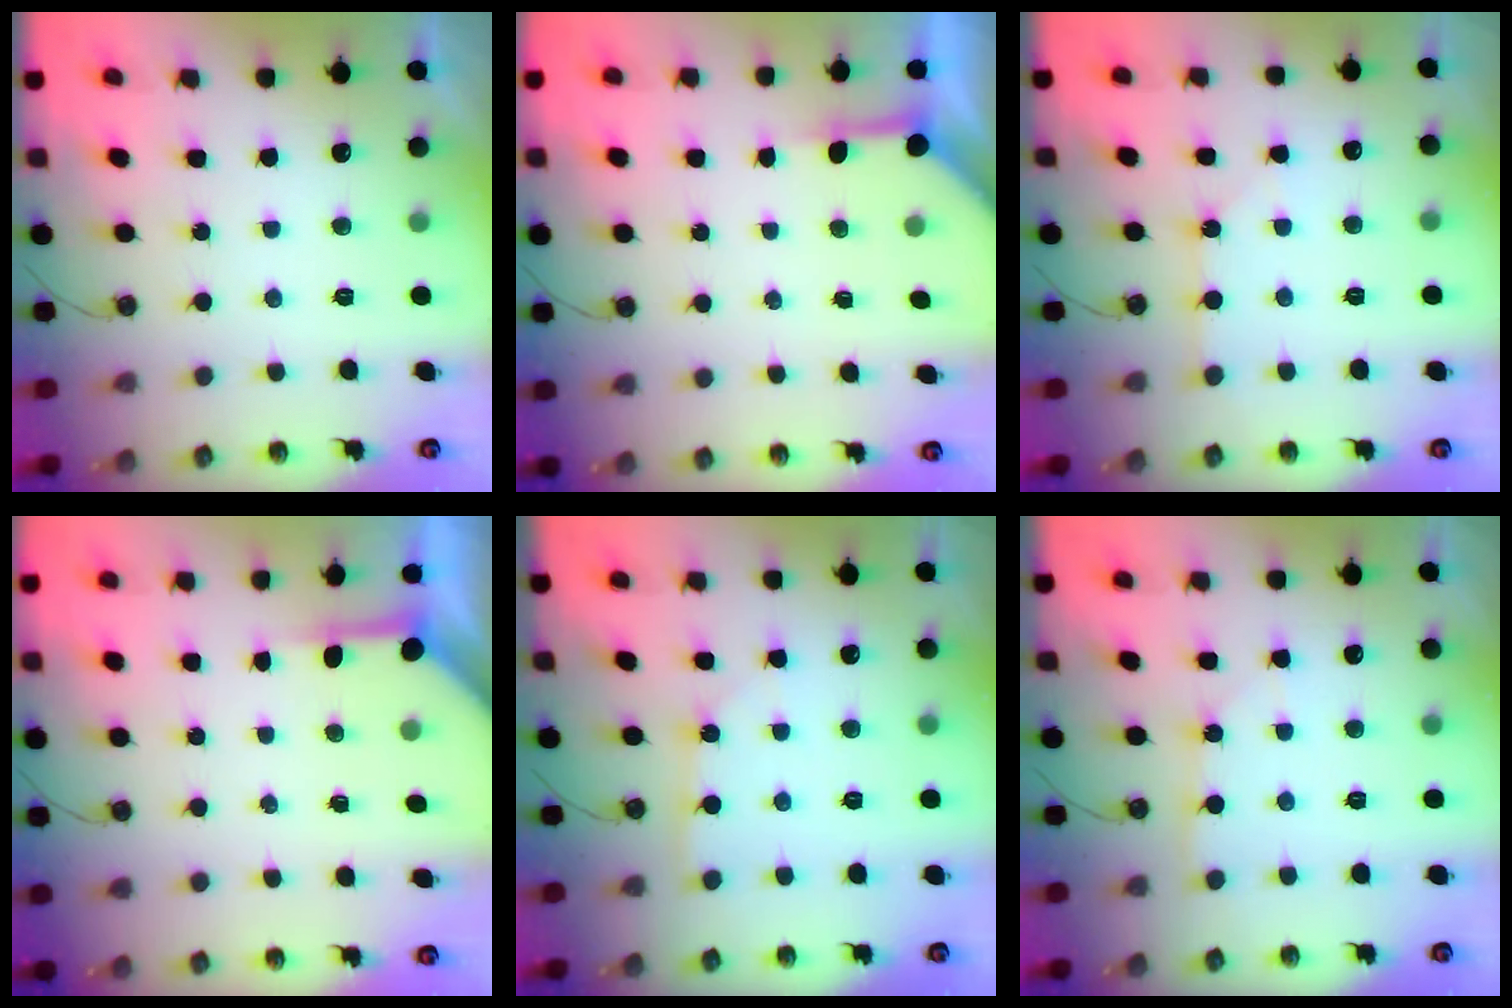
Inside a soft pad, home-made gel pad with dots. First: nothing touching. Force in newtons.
{"total": 3.9, "press": 3.9, "slide": 0.5}
{"total": 0.9, "press": 0.8, "slide": 0.2}
{"total": 3.9, "press": 3.9, "slide": 0.4}
{"total": 2.3, "press": 2.3, "slide": 0.2}
{"total": 3.4, "press": 3.3, "slide": 0.4}